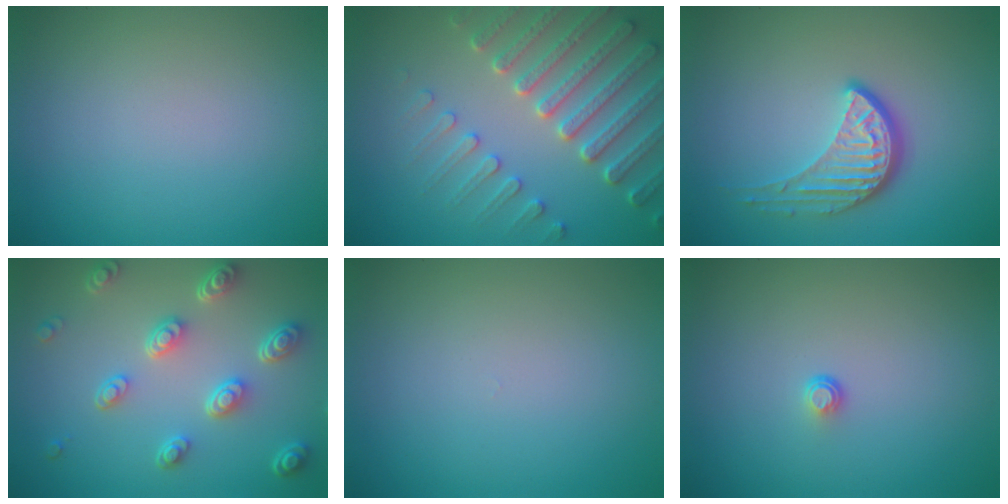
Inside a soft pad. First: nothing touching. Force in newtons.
{"total": 6.1, "press": 5.1, "slide": 3.2}
{"total": 4.1, "press": 3.0, "slide": 2.8}
{"total": 4.8, "press": 3.5, "slide": 3.2}
{"total": 0.0}
{"total": 0.7, "press": 0.4, "slide": 0.6}